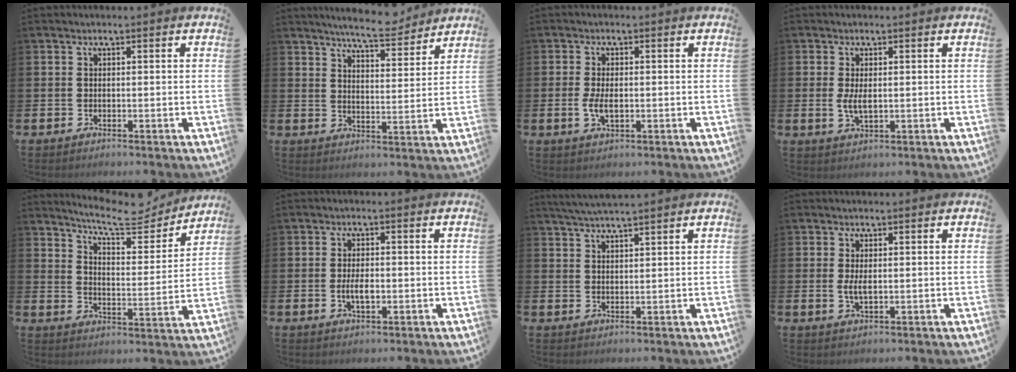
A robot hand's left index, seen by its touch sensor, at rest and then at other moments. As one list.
[{"total": 7.1, "force": [6.9, 0.6, 1.6], "torque": [-0.040, -0.039, 0.123]}, {"total": 3.1, "force": [-0.1, 1.6, 2.7], "torque": [-0.050, 0.004, -0.004]}, {"total": 2.8, "force": [0.3, 1.2, 2.5], "torque": [-0.039, -0.001, 0.001]}, {"total": 8.8, "force": [8.2, 1.8, 2.9], "torque": [-0.066, -0.056, 0.140]}, {"total": 2.9, "force": [-0.3, 1.4, 2.5], "torque": [-0.037, -0.002, -0.008]}, {"total": 3.3, "force": [3.2, -0.4, 0.7], "torque": [-0.025, -0.006, 0.060]}, {"total": 2.2, "force": [0.2, 0.9, 2.0], "torque": [-0.030, -0.003, 0.001]}]